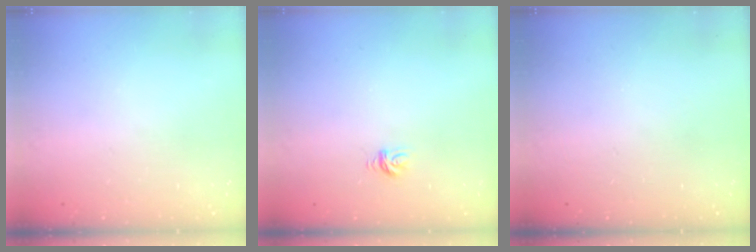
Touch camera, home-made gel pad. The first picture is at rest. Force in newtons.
{"total": 3.2, "press": 3.2, "slide": 0.2}
{"total": 0.0}